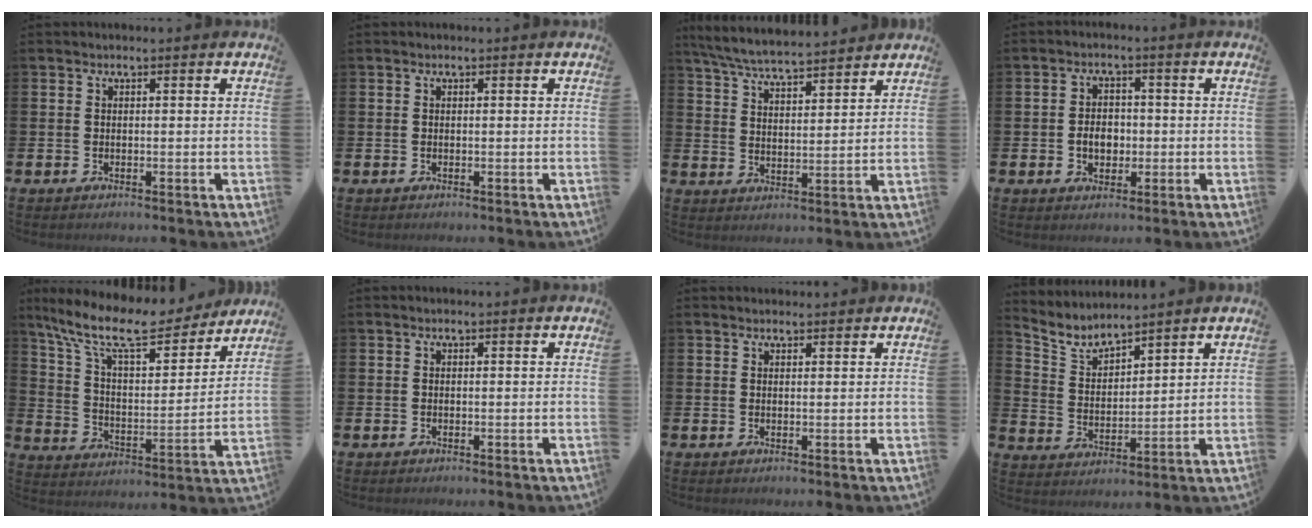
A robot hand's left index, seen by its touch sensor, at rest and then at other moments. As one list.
[{"total": 0.0}, {"total": 6.1, "force": [6.0, 0.3, 1.3], "torque": [-0.053, -0.033, 0.107]}, {"total": 3.7, "force": [-0.8, 2.8, 2.3], "torque": [-0.031, 0.001, -0.021]}, {"total": 12.7, "force": [11.0, 3.2, 5.7], "torque": [-0.145, -0.064, 0.188]}, {"total": 0.0}, {"total": 1.0, "force": [0.9, 0.3, 0.0], "torque": [0.008, 0.001, 0.015]}, {"total": 4.9, "force": [4.7, 0.9, 0.9], "torque": [-0.044, -0.029, 0.083]}]